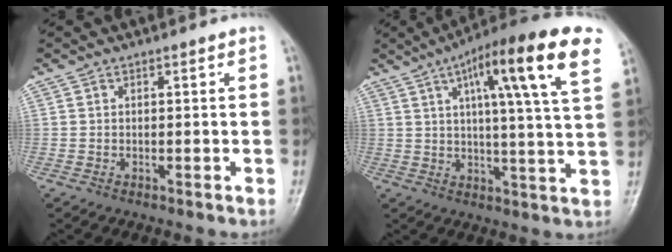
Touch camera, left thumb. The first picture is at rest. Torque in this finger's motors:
{"motor_torque": [0.59, 0.55, 1.86, -0.91, 0.18]}